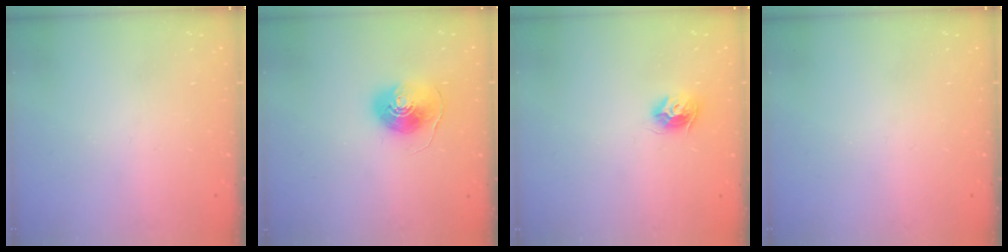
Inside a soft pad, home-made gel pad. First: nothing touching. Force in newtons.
{"total": 8.3, "press": 8.3, "slide": 0.6}
{"total": 8.8, "press": 8.8, "slide": 0.4}
{"total": 0.0}